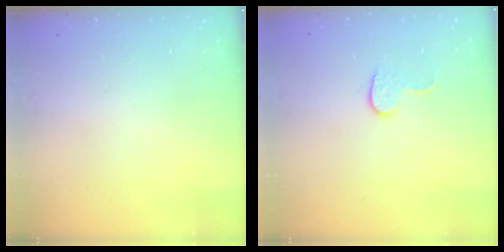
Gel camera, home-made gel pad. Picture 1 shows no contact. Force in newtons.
{"total": 6.2, "press": 6.2, "slide": 0.6}